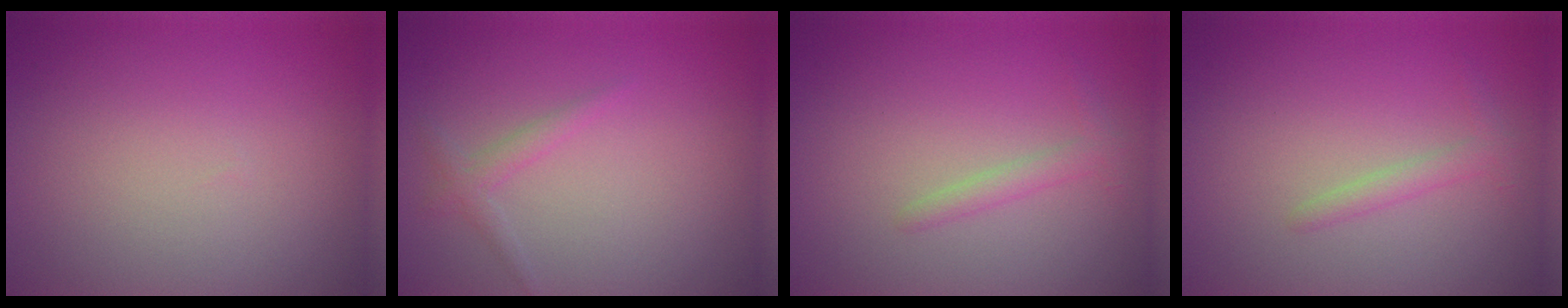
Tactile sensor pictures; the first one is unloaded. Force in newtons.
{"total": 1.2, "press": 1.2, "slide": 0.1}
{"total": 1.3, "press": 1.3, "slide": 0.1}
{"total": 1.3, "press": 1.3, "slide": 0.1}